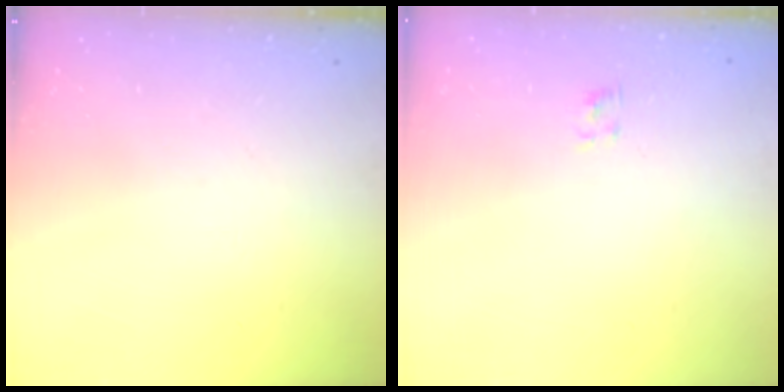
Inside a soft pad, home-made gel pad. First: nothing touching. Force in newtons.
{"total": 0.5, "press": 0.3, "slide": 0.4}